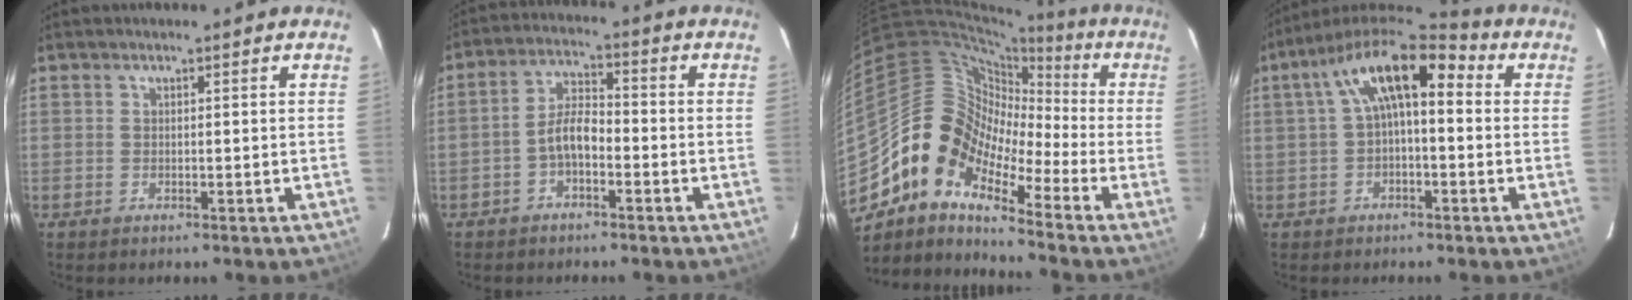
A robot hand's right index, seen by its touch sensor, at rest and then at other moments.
{"total": 5.1, "force": [-2.5, 2.2, 3.8], "torque": [-0.079, 0.017, -0.047]}
{"total": 12.7, "force": [-7.9, 6.9, 7.1], "torque": [-0.114, 0.018, -0.178]}
{"total": 12.5, "force": [2.3, 5.6, 10.9], "torque": [-0.200, 0.041, 0.033]}